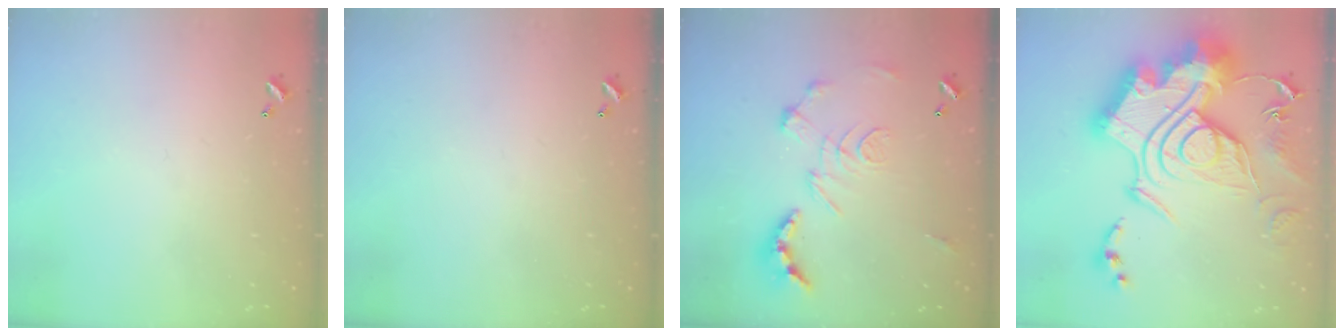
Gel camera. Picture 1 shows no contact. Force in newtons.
{"total": 0.0}
{"total": 2.9, "press": 2.3, "slide": 1.7}
{"total": 1.1, "press": 1.1, "slide": 0.0}